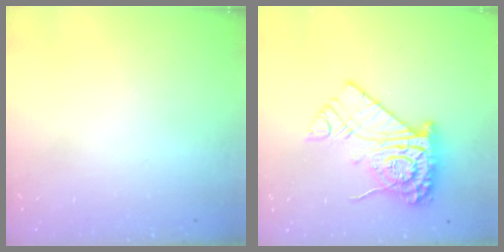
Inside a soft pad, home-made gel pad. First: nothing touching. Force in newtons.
{"total": 16.5, "press": 16.4, "slide": 1.8}